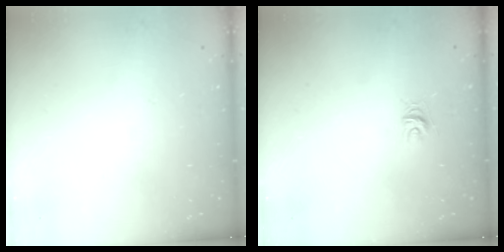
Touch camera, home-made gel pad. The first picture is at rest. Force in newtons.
{"total": 4.3, "press": 4.3, "slide": 0.4}